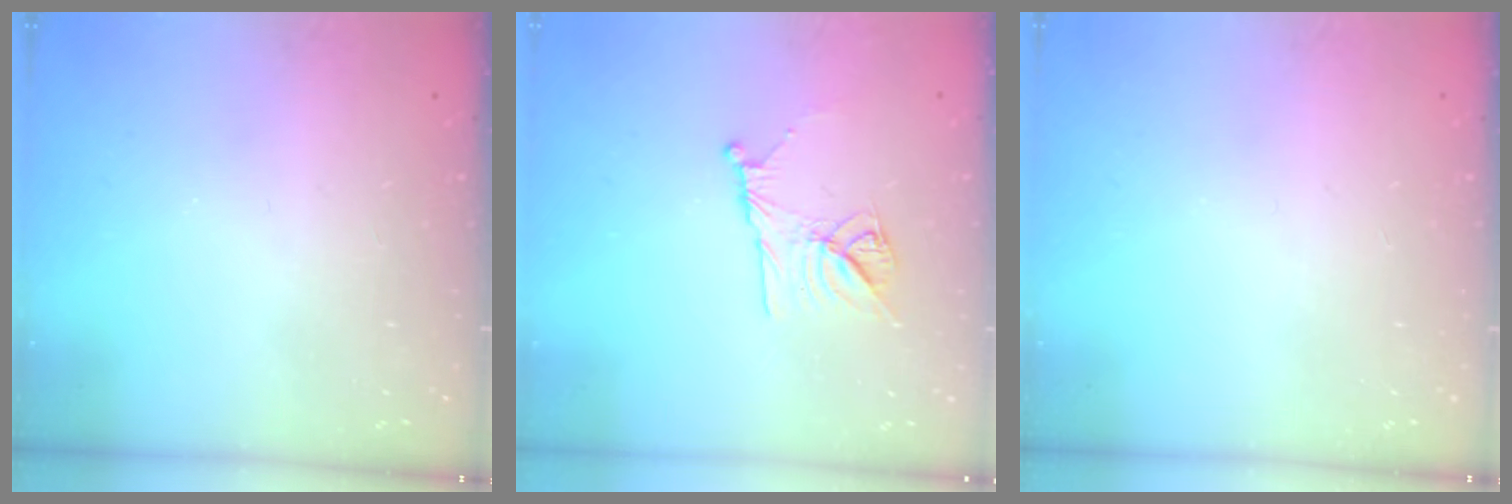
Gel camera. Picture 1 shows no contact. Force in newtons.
{"total": 9.9, "press": 9.8, "slide": 1.2}
{"total": 0.0}